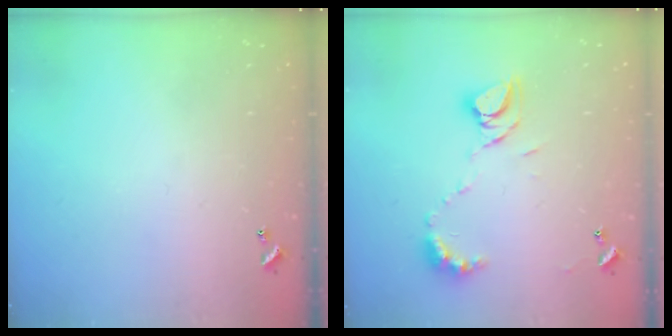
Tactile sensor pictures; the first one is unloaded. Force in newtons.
{"total": 9.0, "press": 9.0, "slide": 0.9}